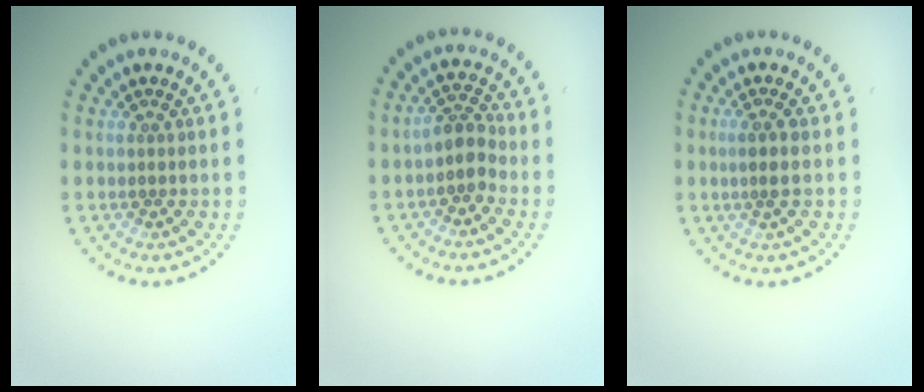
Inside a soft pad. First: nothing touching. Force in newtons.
{"total": 2.4, "press": 1.9, "slide": 1.5}
{"total": 1.2, "press": 0.9, "slide": 0.8}